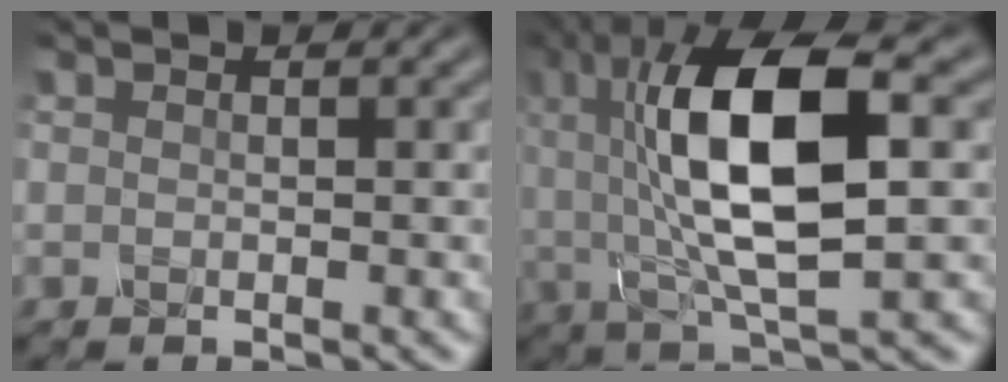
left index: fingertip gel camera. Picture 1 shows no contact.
{"total": 12.1, "force": [1.7, 4.1, 11.3], "torque": [-0.200, 0.012, 0.029]}